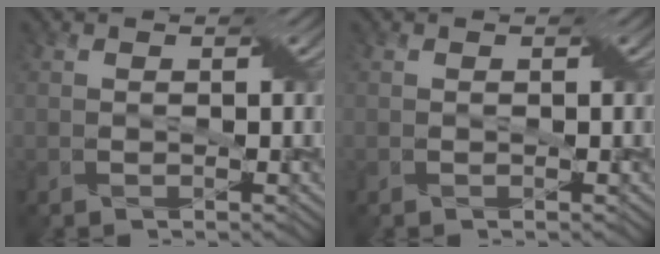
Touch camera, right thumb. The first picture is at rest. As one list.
[{"total": 0.0}]